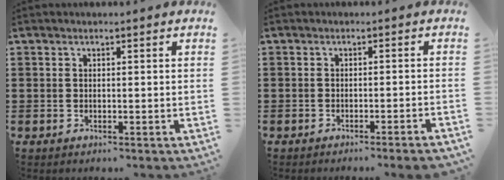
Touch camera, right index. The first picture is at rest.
{"total": 1.6, "force": [-1.4, -0.3, 0.9], "torque": [-0.014, -0.001, -0.025]}